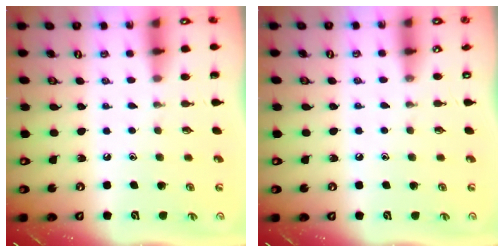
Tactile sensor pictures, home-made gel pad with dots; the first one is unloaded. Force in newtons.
{"total": 4.1, "press": 4.1, "slide": 0.6}